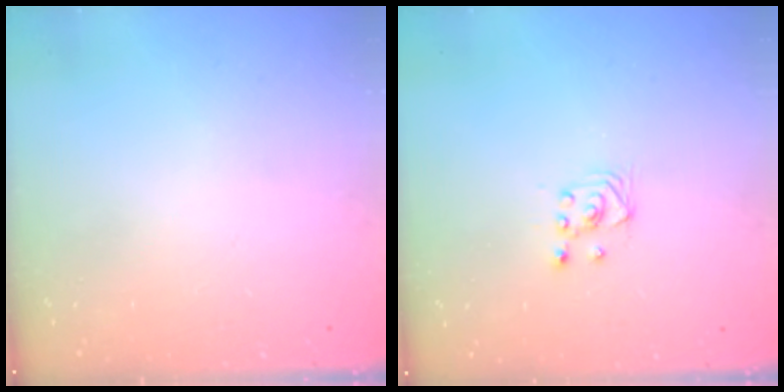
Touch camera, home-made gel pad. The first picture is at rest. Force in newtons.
{"total": 3.0, "press": 2.8, "slide": 1.1}